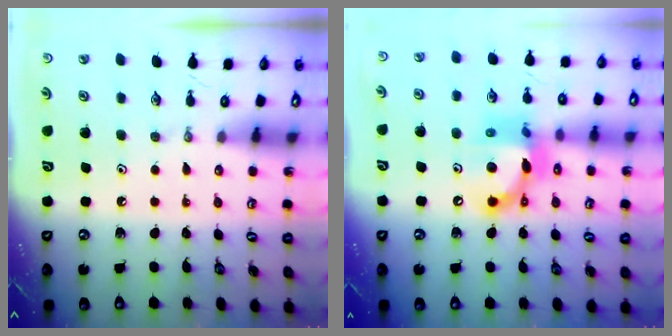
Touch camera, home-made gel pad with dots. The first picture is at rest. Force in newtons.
{"total": 13.4, "press": 13.4, "slide": 0.9}